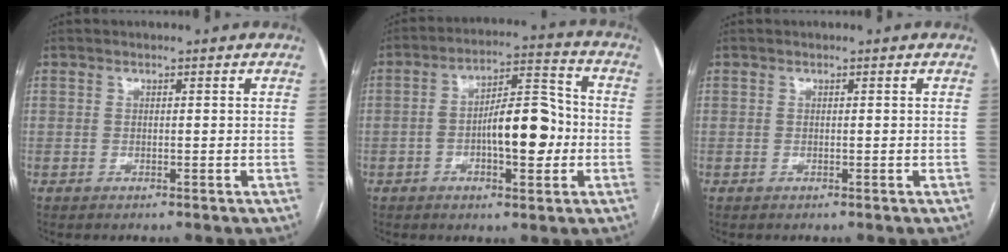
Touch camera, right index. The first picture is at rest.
{"total": 11.1, "force": [-2.0, 3.7, 10.2], "torque": [-0.168, 0.025, -0.027]}
{"total": 0.0}